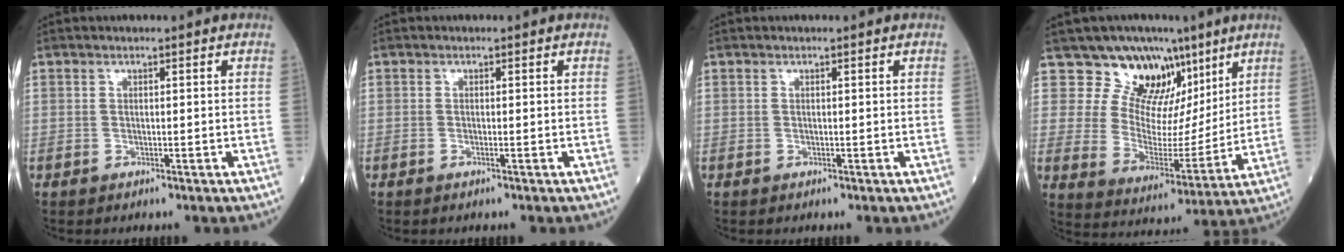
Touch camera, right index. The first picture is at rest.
{"total": 0.5, "force": [-0.2, -0.1, 0.5], "torque": [-0.011, -0.001, -0.004]}
{"total": 0.0}
{"total": 12.4, "force": [8.5, 7.5, 5.1], "torque": [-0.079, 0.005, 0.144]}